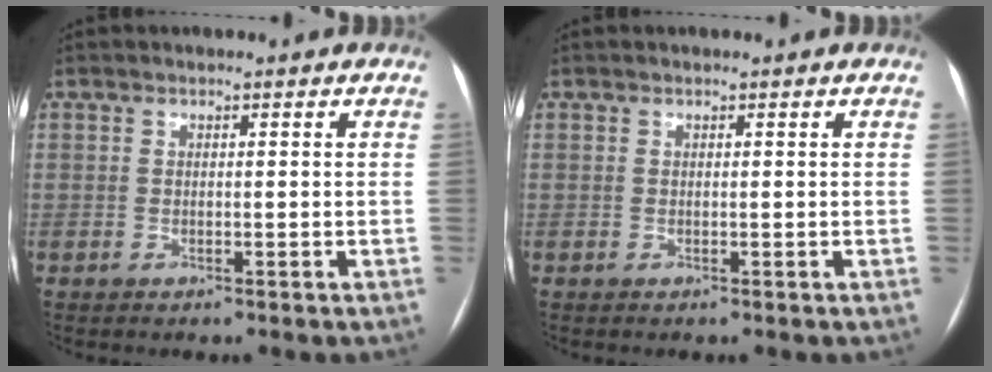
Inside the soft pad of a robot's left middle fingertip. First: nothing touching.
{"total": 0.0}